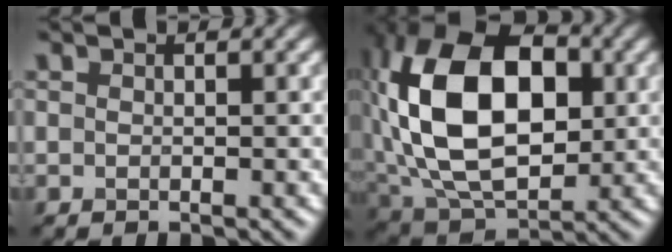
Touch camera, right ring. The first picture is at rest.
{"total": 17.2, "force": [1.7, 10.9, 13.2], "torque": [-0.239, 0.013, 0.027]}